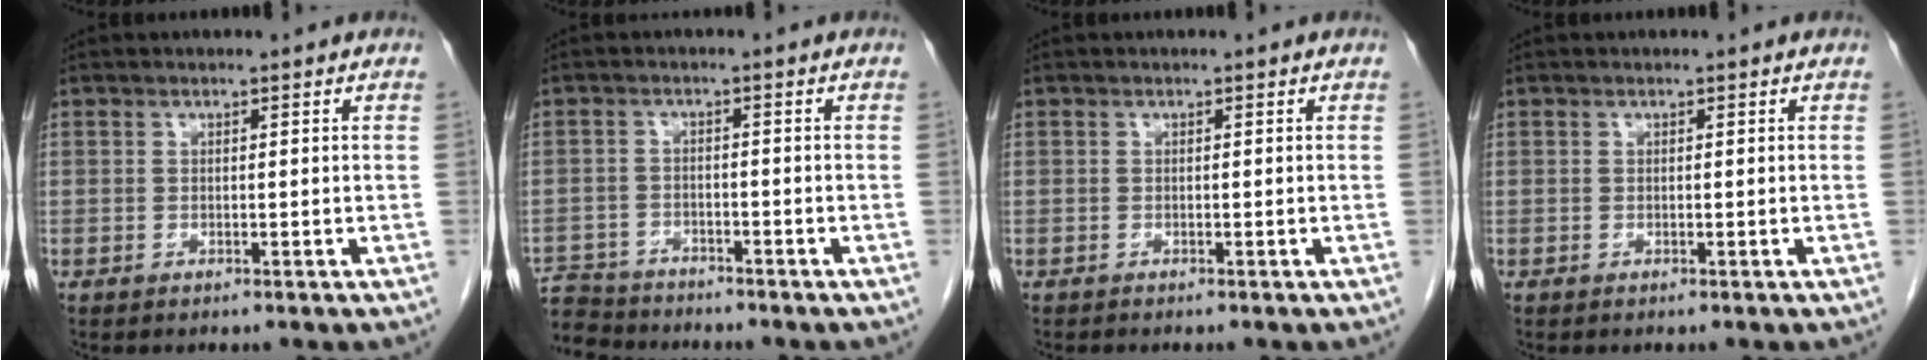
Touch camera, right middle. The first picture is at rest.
{"total": 8.3, "force": [-8.0, 2.2, 0.6], "torque": [-0.024, 0.003, -0.141]}
{"total": 0.0}
{"total": 0.0}